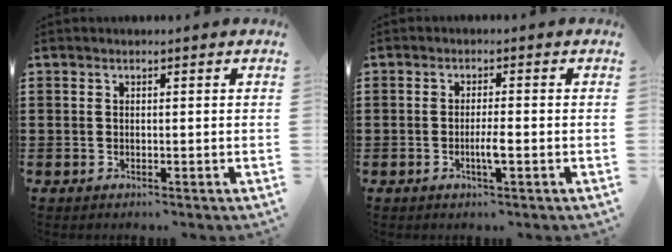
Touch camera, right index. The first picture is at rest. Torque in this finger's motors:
{"motor_torque": [1.07, 1.07, 0.33, 0.10]}